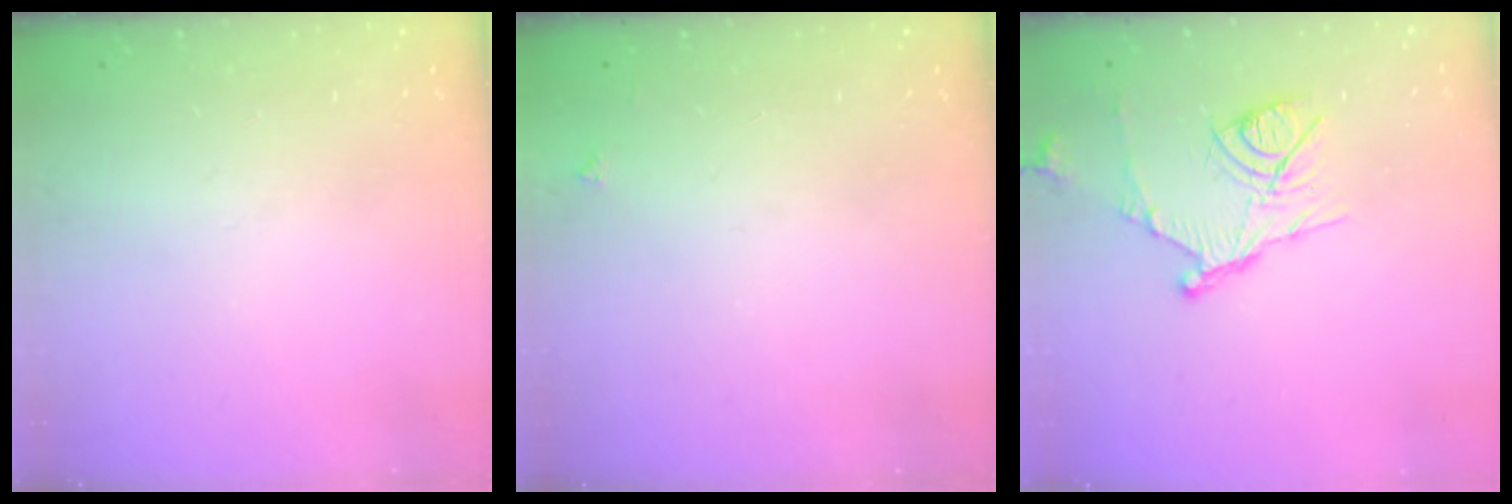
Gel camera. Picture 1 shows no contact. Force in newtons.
{"total": 2.1, "press": 2.1, "slide": 0.3}
{"total": 12.8, "press": 12.8, "slide": 0.8}